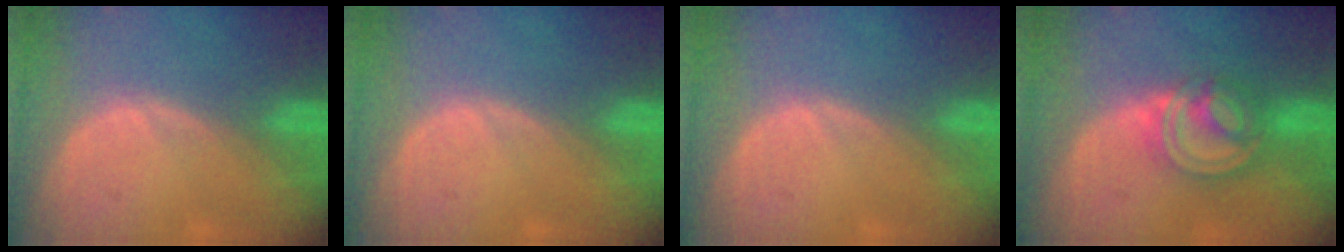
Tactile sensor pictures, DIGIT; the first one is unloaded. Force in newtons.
{"total": 0.0}
{"total": 0.0}
{"total": 7.9, "press": 6.7, "slide": 4.1}